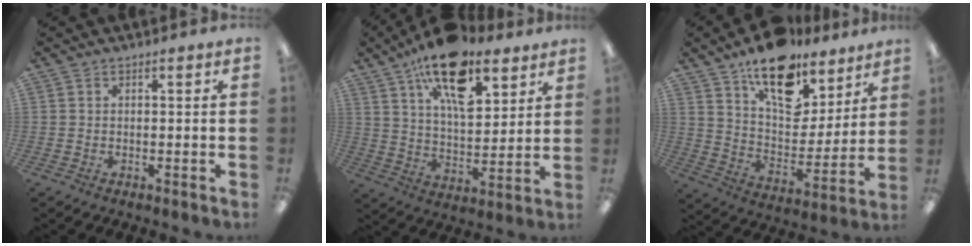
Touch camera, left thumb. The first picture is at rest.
{"total": 18.7, "force": [11.2, 8.6, 12.2], "torque": [-0.192, -0.051, 0.190]}
{"total": 17.8, "force": [12.8, 9.1, 8.4], "torque": [-0.134, -0.080, 0.229]}